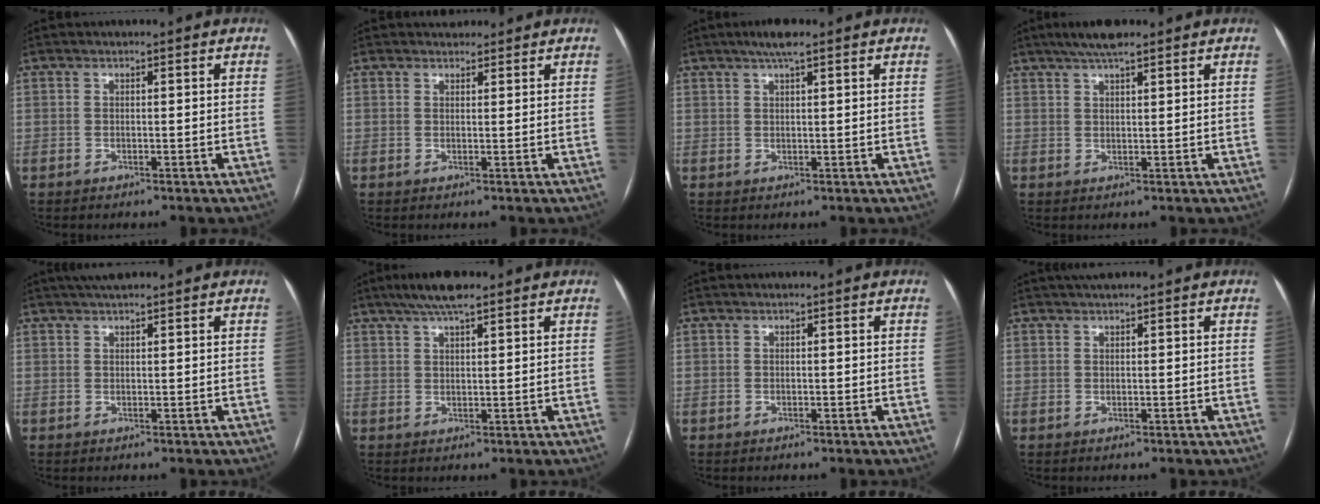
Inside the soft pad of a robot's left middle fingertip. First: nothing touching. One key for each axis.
{"total": 2.2, "fx": 2.0, "fy": 1.0, "fz": 0.2, "tx": -0.002, "ty": 0.013, "tz": 0.030}
{"total": 3.6, "fx": 2.5, "fy": 0.3, "fz": 2.6, "tx": -0.048, "ty": 0.011, "tz": 0.042}
{"total": 5.4, "fx": 4.1, "fy": 0.8, "fz": 3.4, "tx": -0.062, "ty": 0.019, "tz": 0.071}
{"total": 3.9, "fx": 3.2, "fy": 0.6, "fz": 2.1, "tx": -0.032, "ty": 0.026, "tz": 0.054}
{"total": 6.1, "fx": 4.5, "fy": 0.9, "fz": 4.0, "tx": -0.072, "ty": 0.020, "tz": 0.077}
{"total": 0.0}
{"total": 3.3, "fx": 2.7, "fy": 0.5, "fz": 1.8, "tx": -0.025, "ty": 0.026, "tz": 0.044}